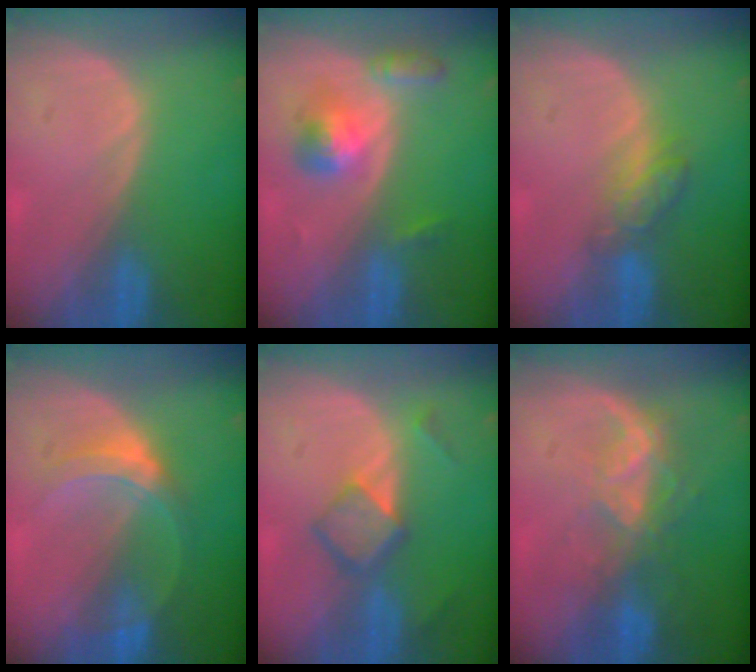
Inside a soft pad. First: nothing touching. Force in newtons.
{"total": 5.2, "press": 4.9, "slide": 1.7}
{"total": 4.1, "press": 4.1, "slide": 0.4}
{"total": 5.4, "press": 5.0, "slide": 2.0}
{"total": 5.5, "press": 4.8, "slide": 2.8}
{"total": 6.6, "press": 5.8, "slide": 3.1}